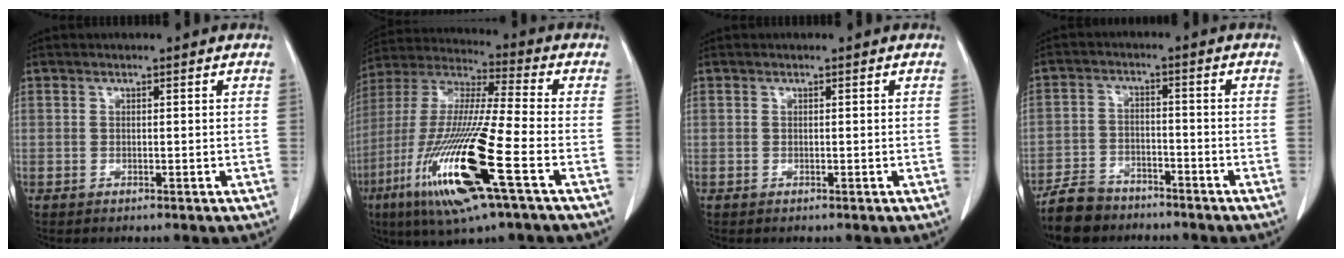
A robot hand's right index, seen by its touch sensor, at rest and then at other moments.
{"total": 20.5, "force": [-7.9, 1.2, 18.9], "torque": [-0.415, -0.037, -0.153]}
{"total": 0.0}
{"total": 7.3, "force": [-6.1, 3.5, 2.0], "torque": [-0.047, -0.007, -0.113]}